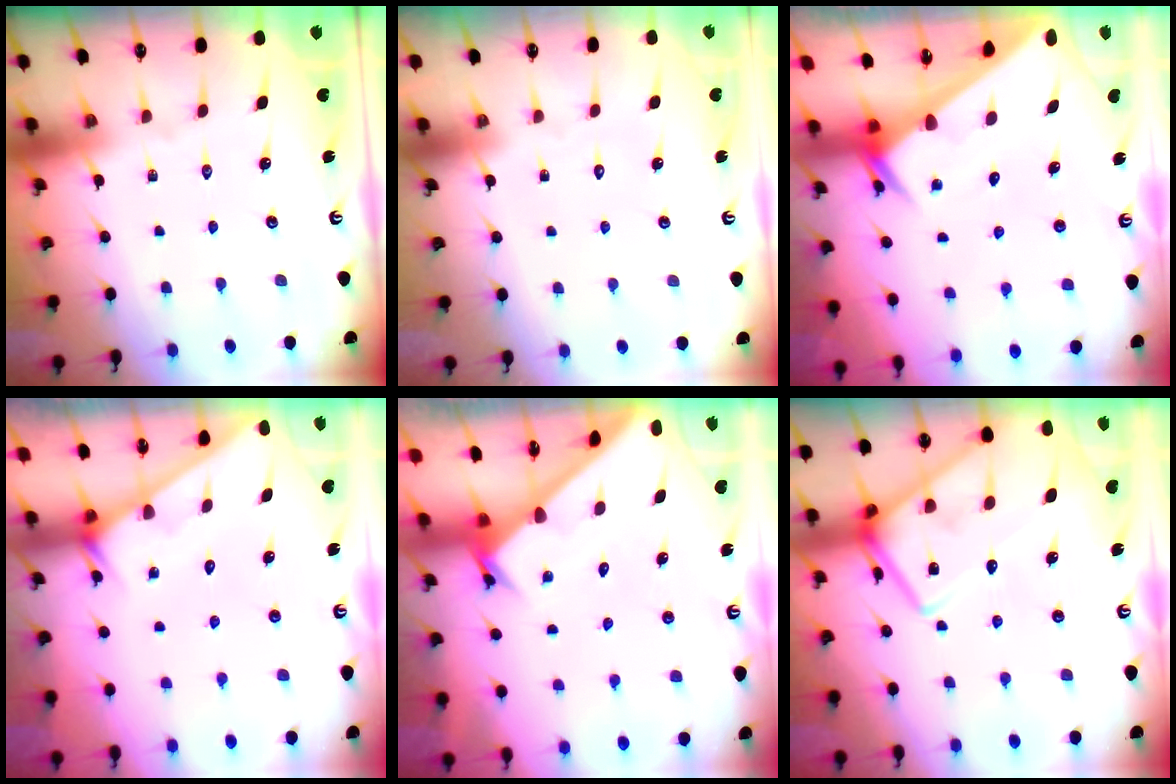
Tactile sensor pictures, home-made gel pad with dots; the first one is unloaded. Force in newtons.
{"total": 1.7, "press": 1.6, "slide": 0.1}
{"total": 2.9, "press": 2.9, "slide": 0.1}
{"total": 2.2, "press": 2.2, "slide": 0.2}
{"total": 2.4, "press": 2.4, "slide": 0.1}
{"total": 16.3, "press": 16.3, "slide": 1.4}